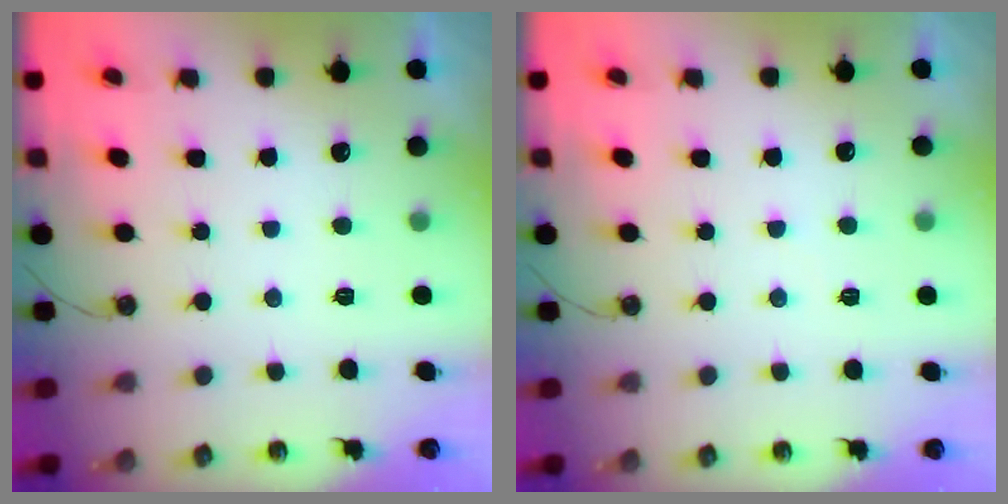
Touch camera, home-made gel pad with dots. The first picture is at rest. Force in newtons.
{"total": 2.8, "press": 2.8, "slide": 0.4}